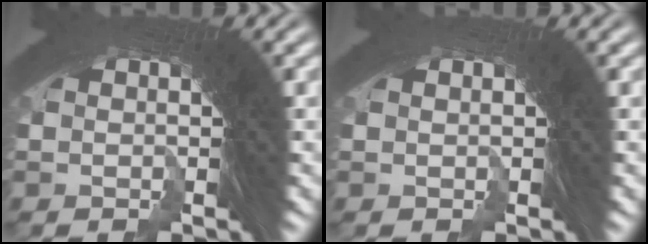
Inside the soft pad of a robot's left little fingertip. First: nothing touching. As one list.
[{"total": 0.0}]